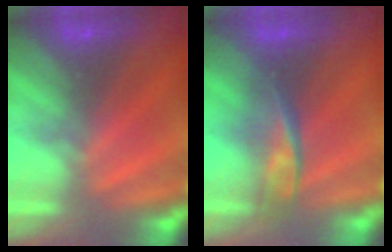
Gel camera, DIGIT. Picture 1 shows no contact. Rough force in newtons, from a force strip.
{"total": 2.3}